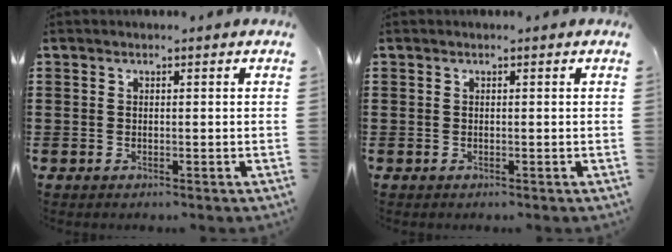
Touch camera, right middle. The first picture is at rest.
{"total": 0.0}